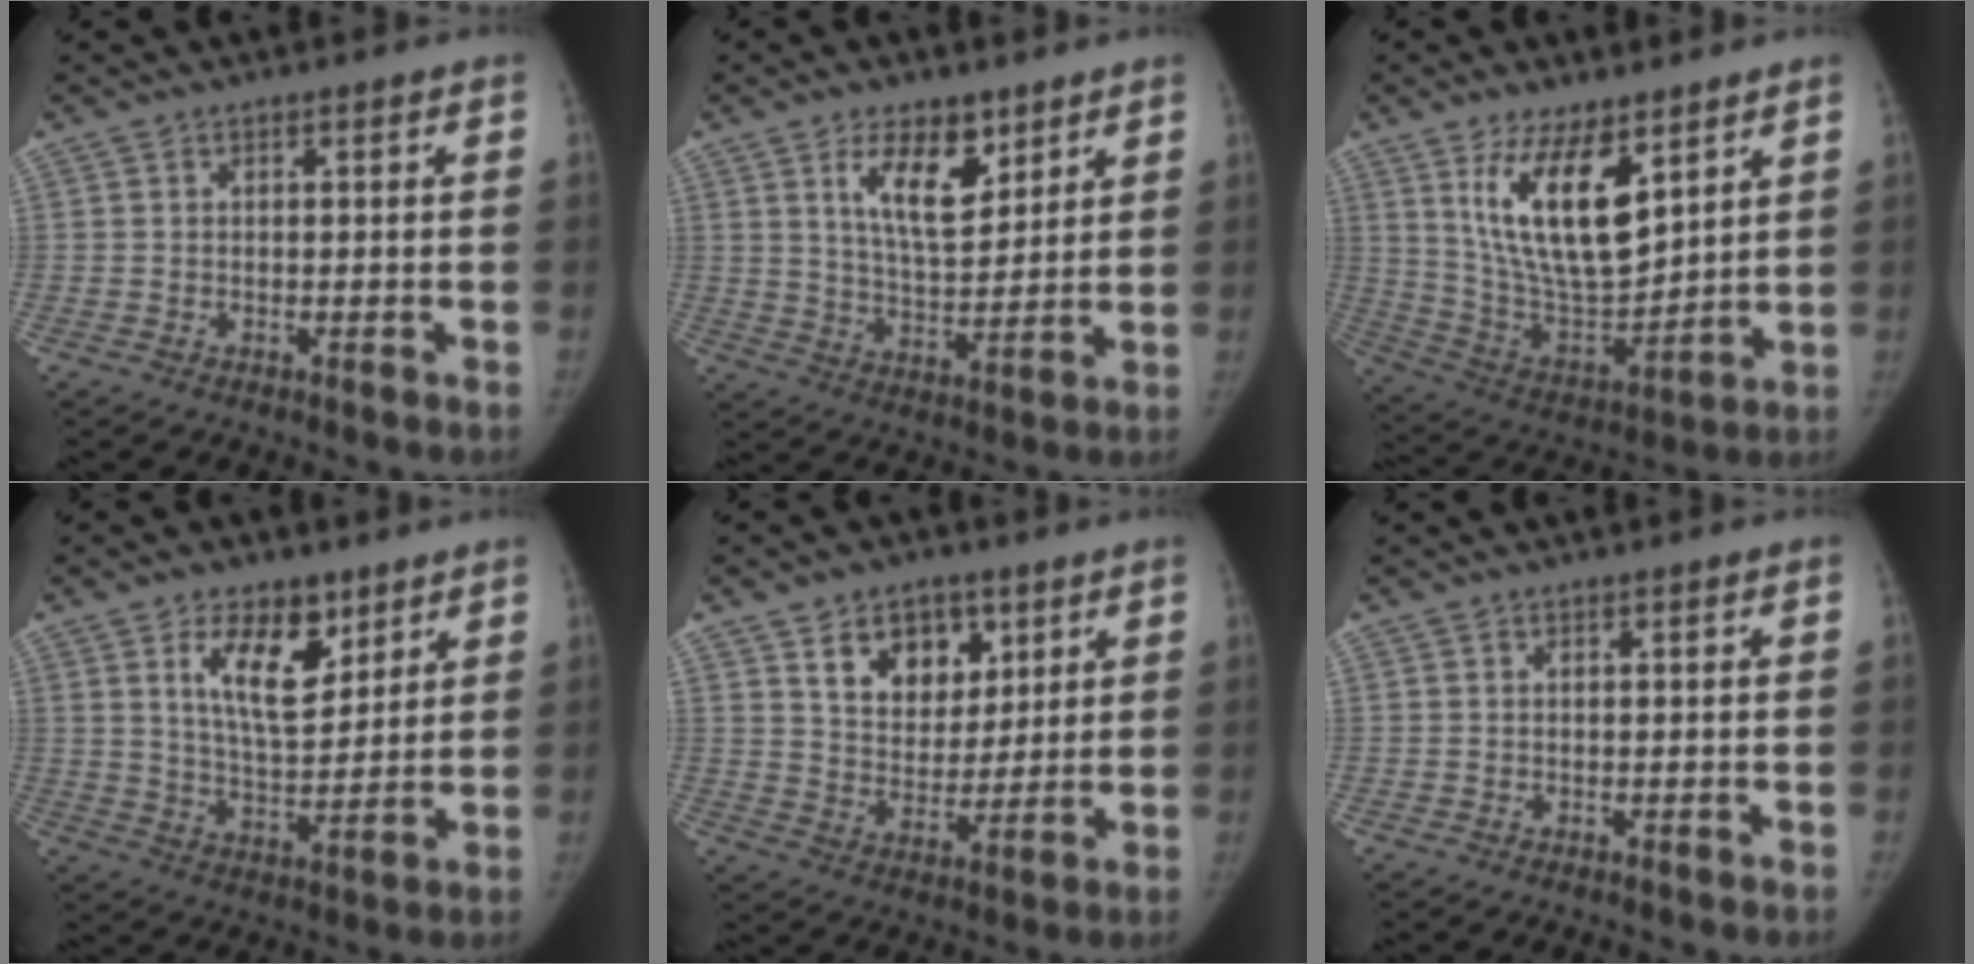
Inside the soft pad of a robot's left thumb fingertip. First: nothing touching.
{"total": 11.0, "force": [6.0, 5.3, 7.6], "torque": [-0.100, -0.044, 0.110]}
{"total": 16.8, "force": [8.1, 7.2, 12.9], "torque": [-0.199, -0.050, 0.165]}
{"total": 11.7, "force": [6.1, 5.9, 8.1], "torque": [-0.105, -0.042, 0.111]}
{"total": 11.7, "force": [5.8, 8.1, 6.2], "torque": [-0.056, -0.032, 0.103]}
{"total": 0.0}